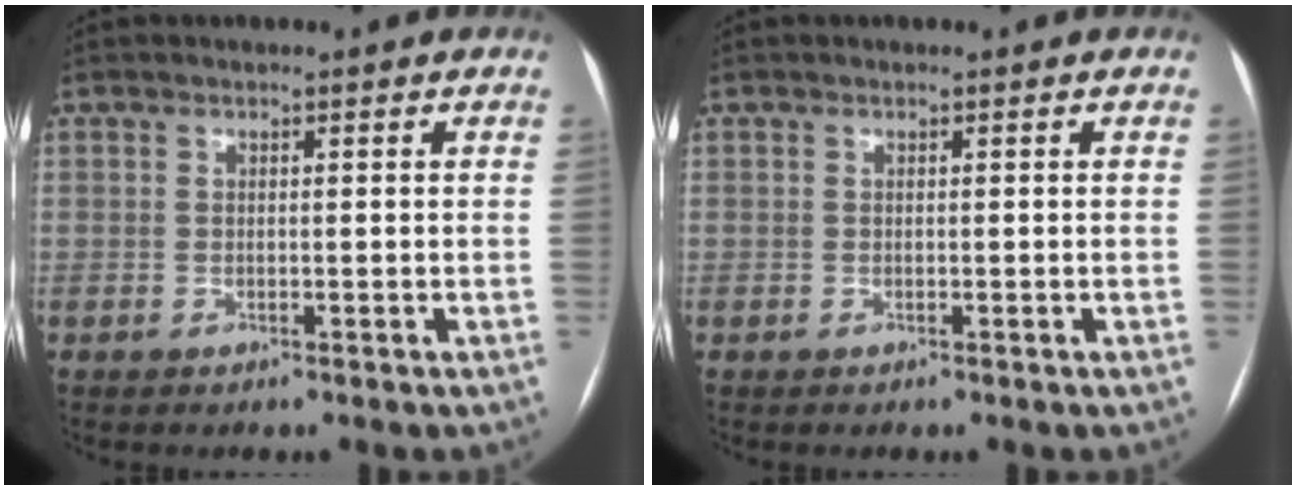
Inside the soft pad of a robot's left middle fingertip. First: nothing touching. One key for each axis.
{"total": 0.0}